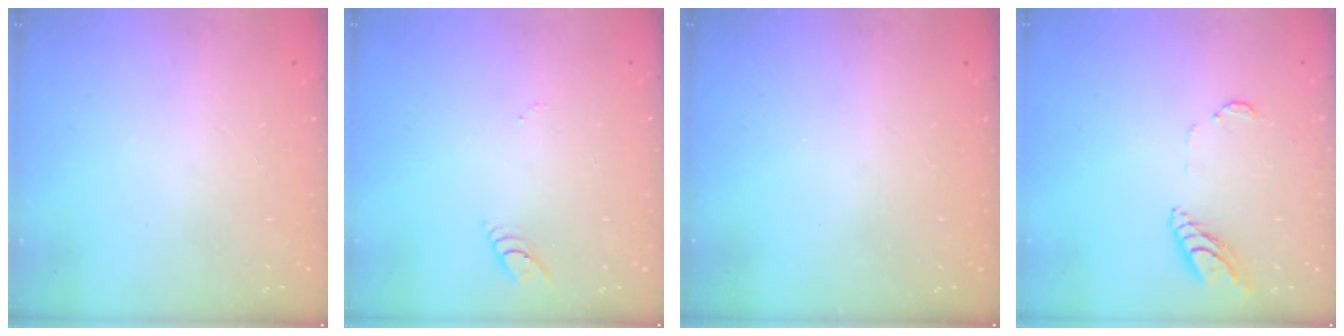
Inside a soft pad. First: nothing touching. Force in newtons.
{"total": 3.0, "press": 2.9, "slide": 0.4}
{"total": 0.0}
{"total": 10.2, "press": 10.2, "slide": 1.3}